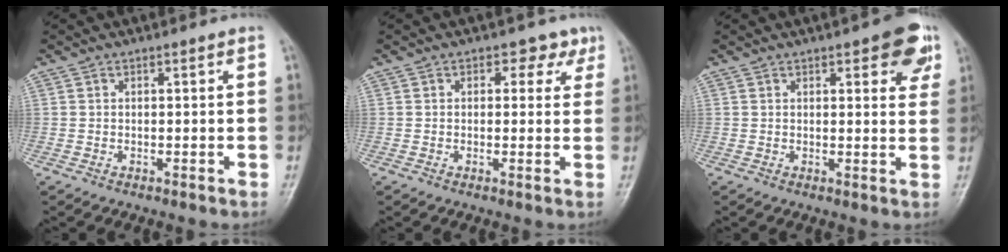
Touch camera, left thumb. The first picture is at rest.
{"total": 3.5, "force": [1.7, 2.6, 1.6], "torque": [0.011, -0.003, 0.014]}
{"total": 7.9, "force": [3.9, 2.9, 6.1], "torque": [-0.046, -0.012, 0.041]}